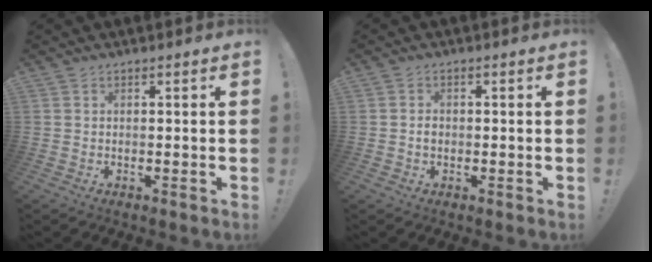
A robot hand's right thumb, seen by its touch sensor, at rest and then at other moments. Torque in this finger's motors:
{"motor_torque": [-0.09, 0.00, -0.08, 0.09, -0.03]}